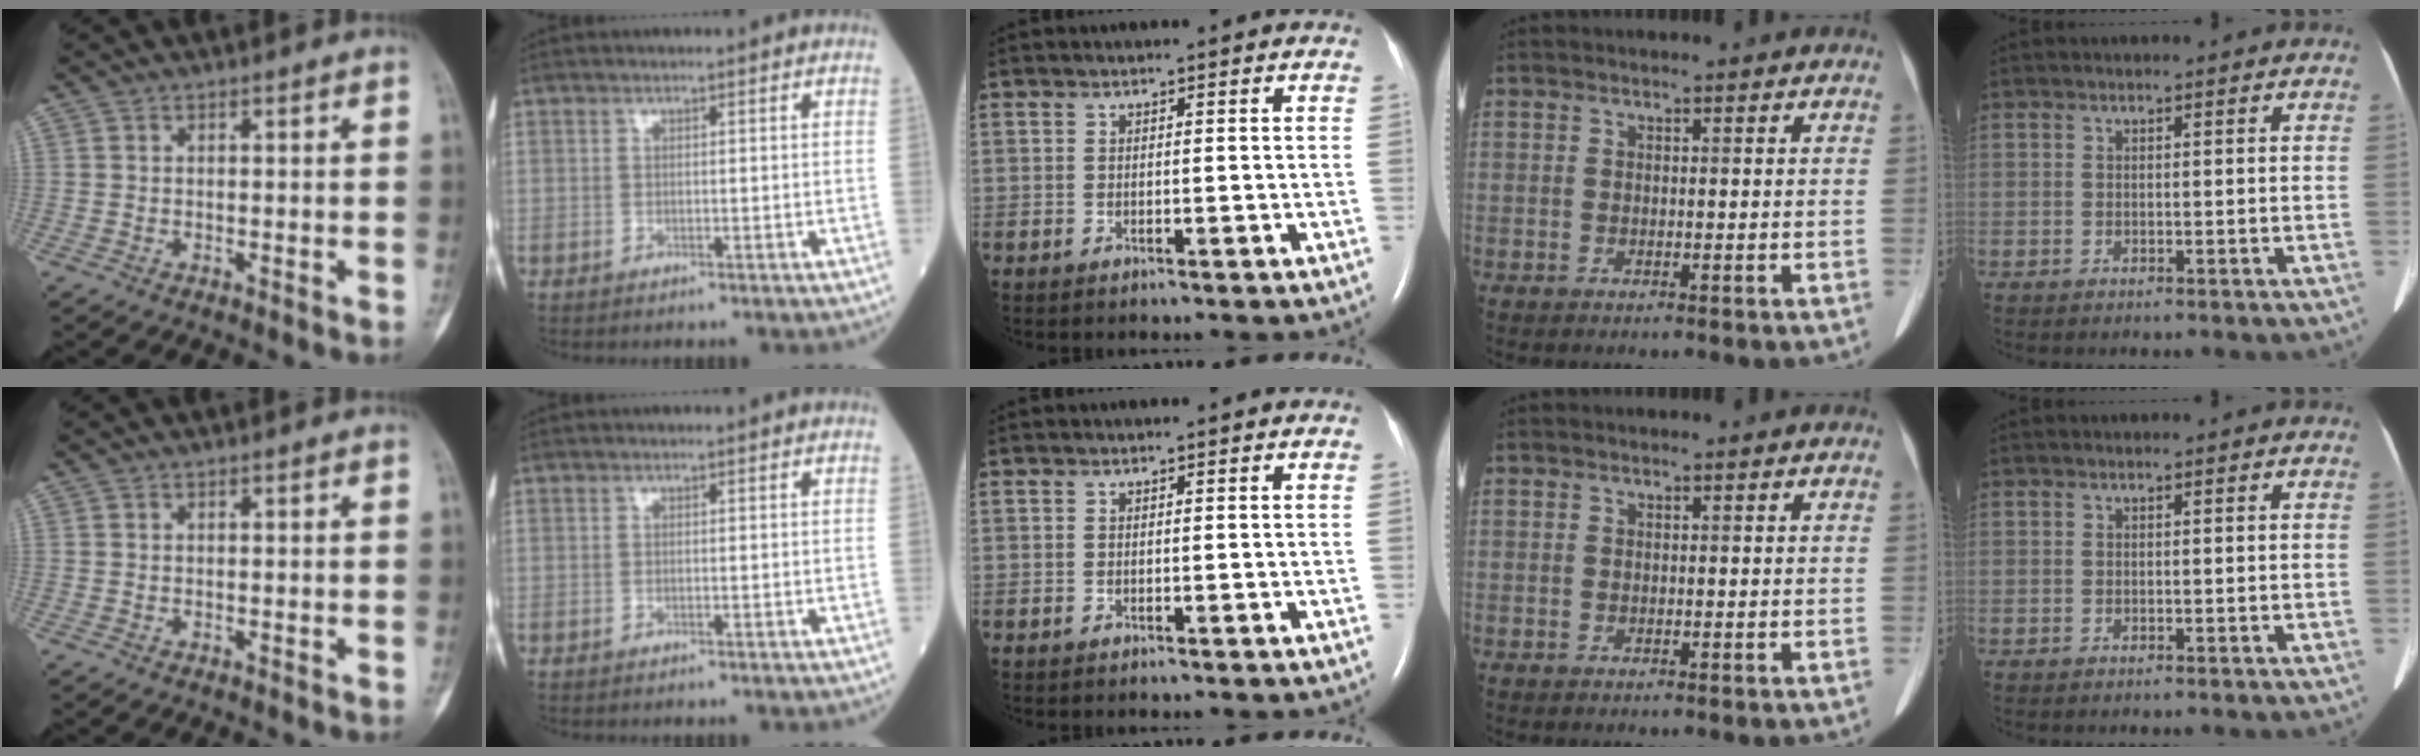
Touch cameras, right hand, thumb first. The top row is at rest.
{}